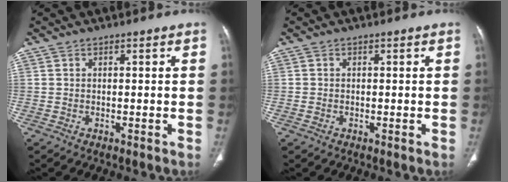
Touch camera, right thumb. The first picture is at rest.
{"total": 0.6, "force": [-0.2, 0.5, 0.3], "torque": [-0.006, 0.000, -0.003]}